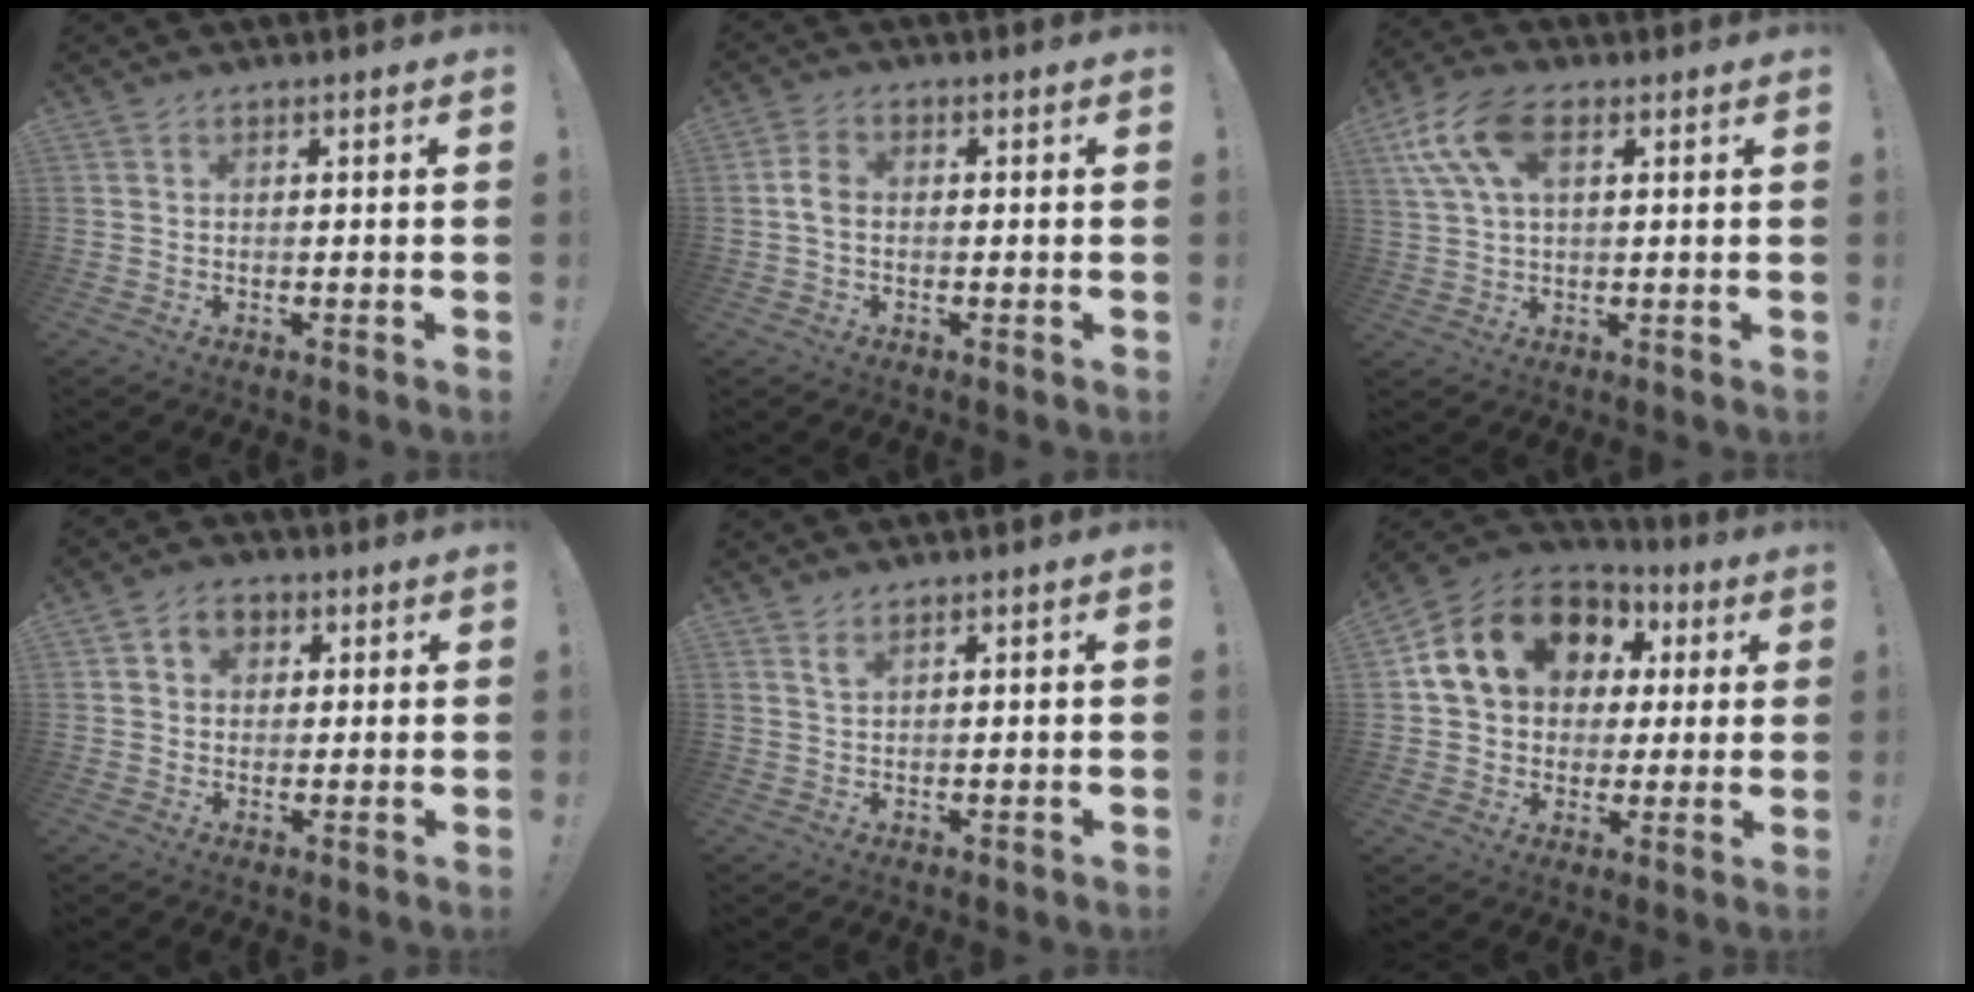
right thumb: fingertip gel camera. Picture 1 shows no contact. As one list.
[{"total": 4.6, "force": [-0.4, 3.1, 3.4], "torque": [-0.064, 0.012, -0.005]}, {"total": 12.8, "force": [4.9, 7.1, 9.5], "torque": [-0.193, -0.002, 0.094]}, {"total": 5.2, "force": [1.6, 4.4, 2.3], "torque": [-0.031, 0.001, 0.031]}, {"total": 1.8, "force": [1.3, 0.4, 1.2], "torque": [-0.017, -0.004, 0.023]}, {"total": 17.5, "force": [6.5, 13.4, 9.2], "torque": [-0.140, -0.016, 0.133]}]